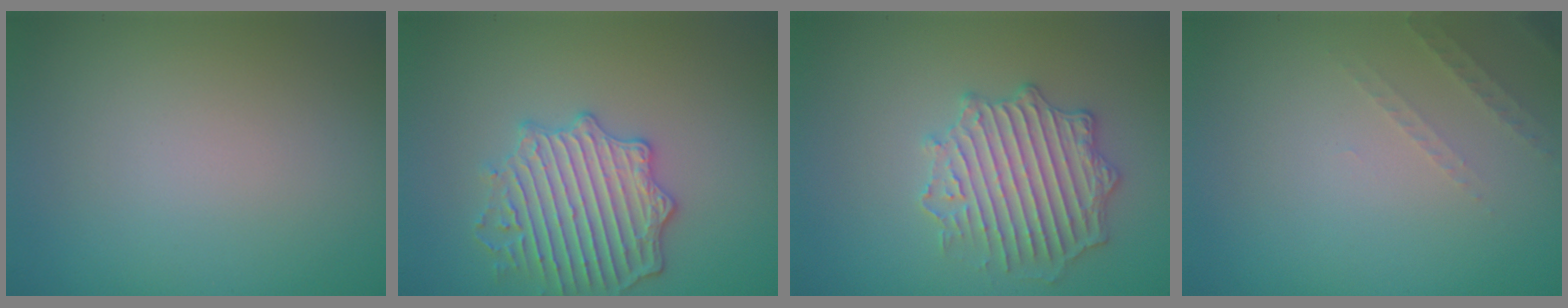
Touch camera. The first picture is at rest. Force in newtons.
{"total": 4.2, "press": 4.1, "slide": 1.0}
{"total": 4.1, "press": 4.1, "slide": 0.3}
{"total": 1.3, "press": 1.2, "slide": 0.4}